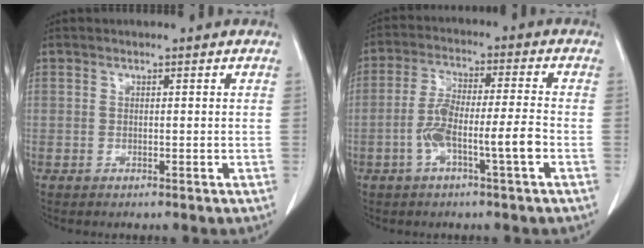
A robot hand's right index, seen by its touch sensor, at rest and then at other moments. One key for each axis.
{"total": 8.1, "fx": -2.8, "fy": 0.6, "fz": 7.6, "tx": -0.148, "ty": 0.016, "tz": -0.052}